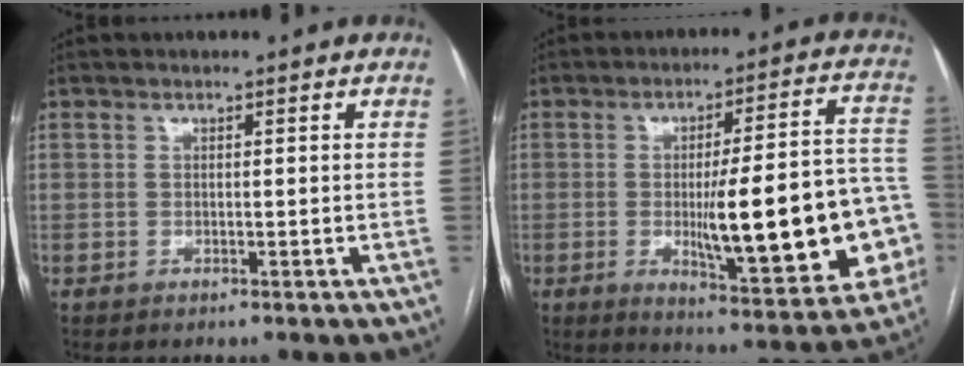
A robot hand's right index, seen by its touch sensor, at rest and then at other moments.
{"total": 21.3, "force": [-3.7, 4.1, 20.6], "torque": [-0.222, 0.021, -0.035]}